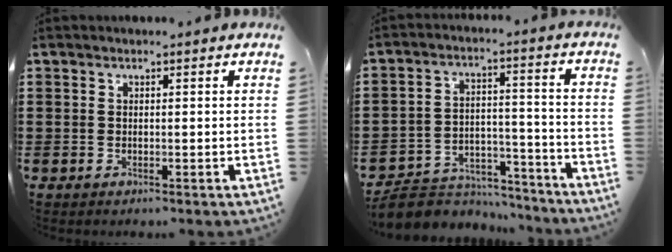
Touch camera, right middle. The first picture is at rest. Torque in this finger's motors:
{"motor_torque": [0.77, -0.43, 0.00, 0.01]}